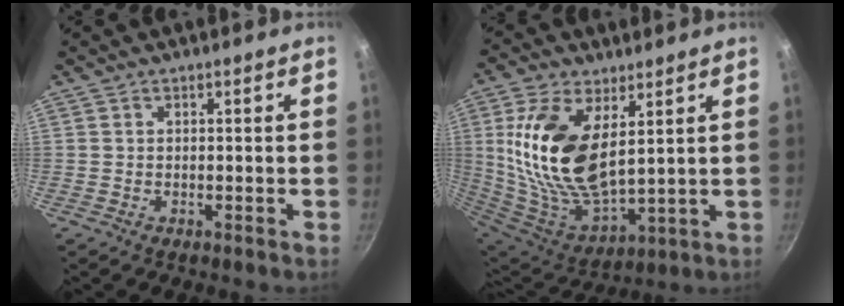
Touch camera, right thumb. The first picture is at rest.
{"total": 19.3, "force": [5.3, 9.8, 15.7], "torque": [-0.311, -0.039, 0.113]}